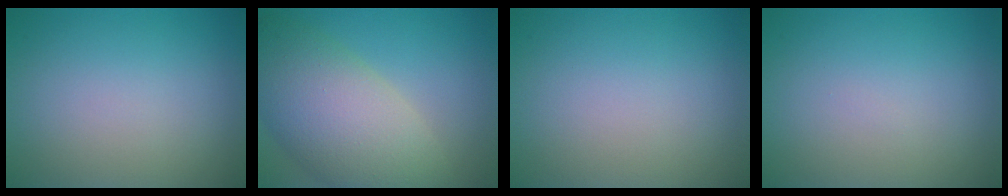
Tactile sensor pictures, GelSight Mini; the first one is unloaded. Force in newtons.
{"total": 9.9, "press": 9.9, "slide": 0.7}
{"total": 0.0}
{"total": 0.0}